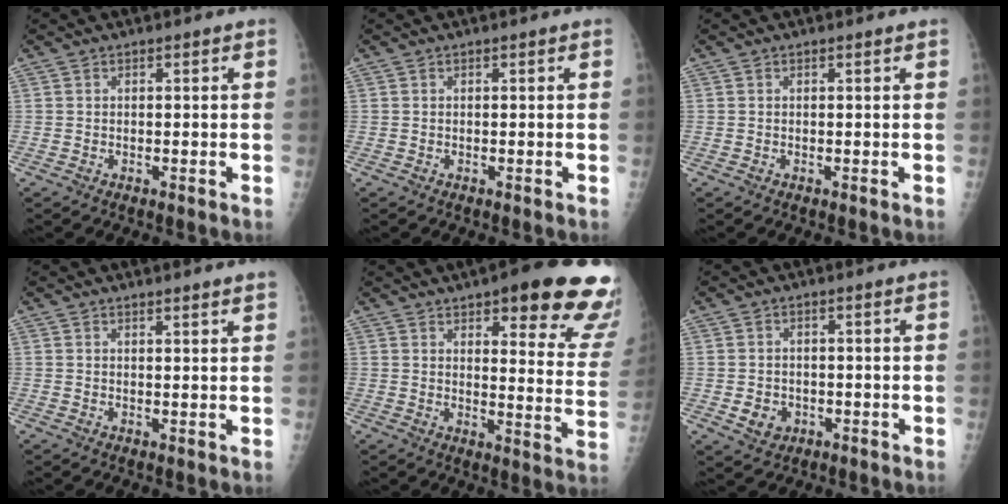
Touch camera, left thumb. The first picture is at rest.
{"total": 0.0}
{"total": 0.0}
{"total": 2.7, "force": [2.4, -0.2, 1.2], "torque": [-0.010, -0.010, 0.027]}
{"total": 21.5, "force": [13.8, 5.9, 15.4], "torque": [-0.154, -0.061, 0.163]}
{"total": 3.5, "force": [-0.8, 2.9, 1.6], "torque": [-0.017, 0.001, -0.002]}